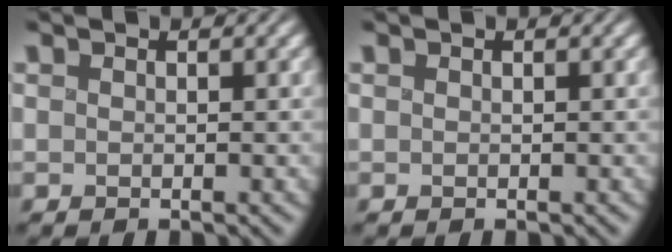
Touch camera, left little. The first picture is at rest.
{"total": 0.0}